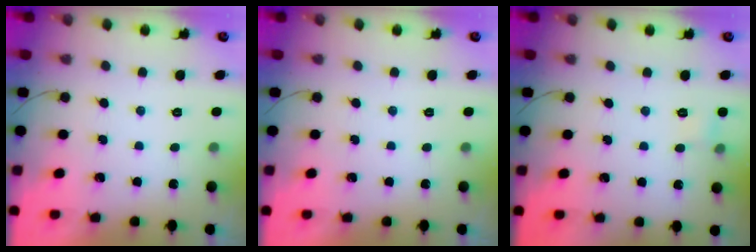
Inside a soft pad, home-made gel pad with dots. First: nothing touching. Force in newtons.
{"total": 0.0}
{"total": 3.7, "press": 3.5, "slide": 1.2}